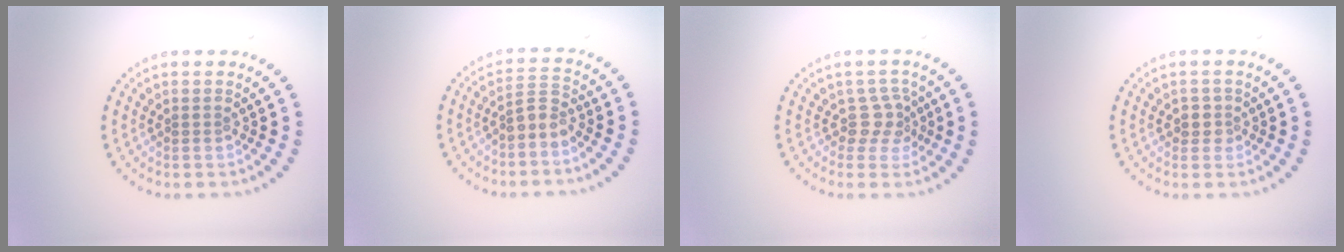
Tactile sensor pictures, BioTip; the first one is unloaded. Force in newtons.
{"total": 2.0, "press": 1.7, "slide": 1.1}
{"total": 2.3, "press": 1.6, "slide": 1.6}
{"total": 1.5, "press": 1.3, "slide": 0.8}